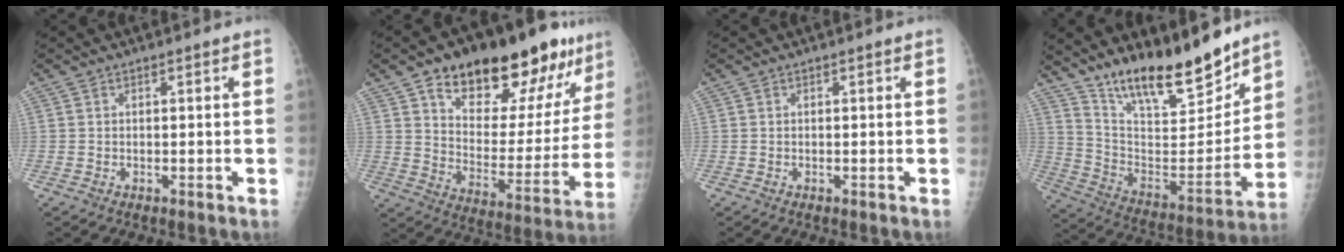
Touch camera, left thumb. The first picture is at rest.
{"total": 25.8, "force": [17.0, 11.0, 16.0], "torque": [-0.178, -0.061, 0.260]}
{"total": 0.0}
{"total": 20.9, "force": [16.7, 5.9, 11.1], "torque": [-0.140, -0.101, 0.290]}